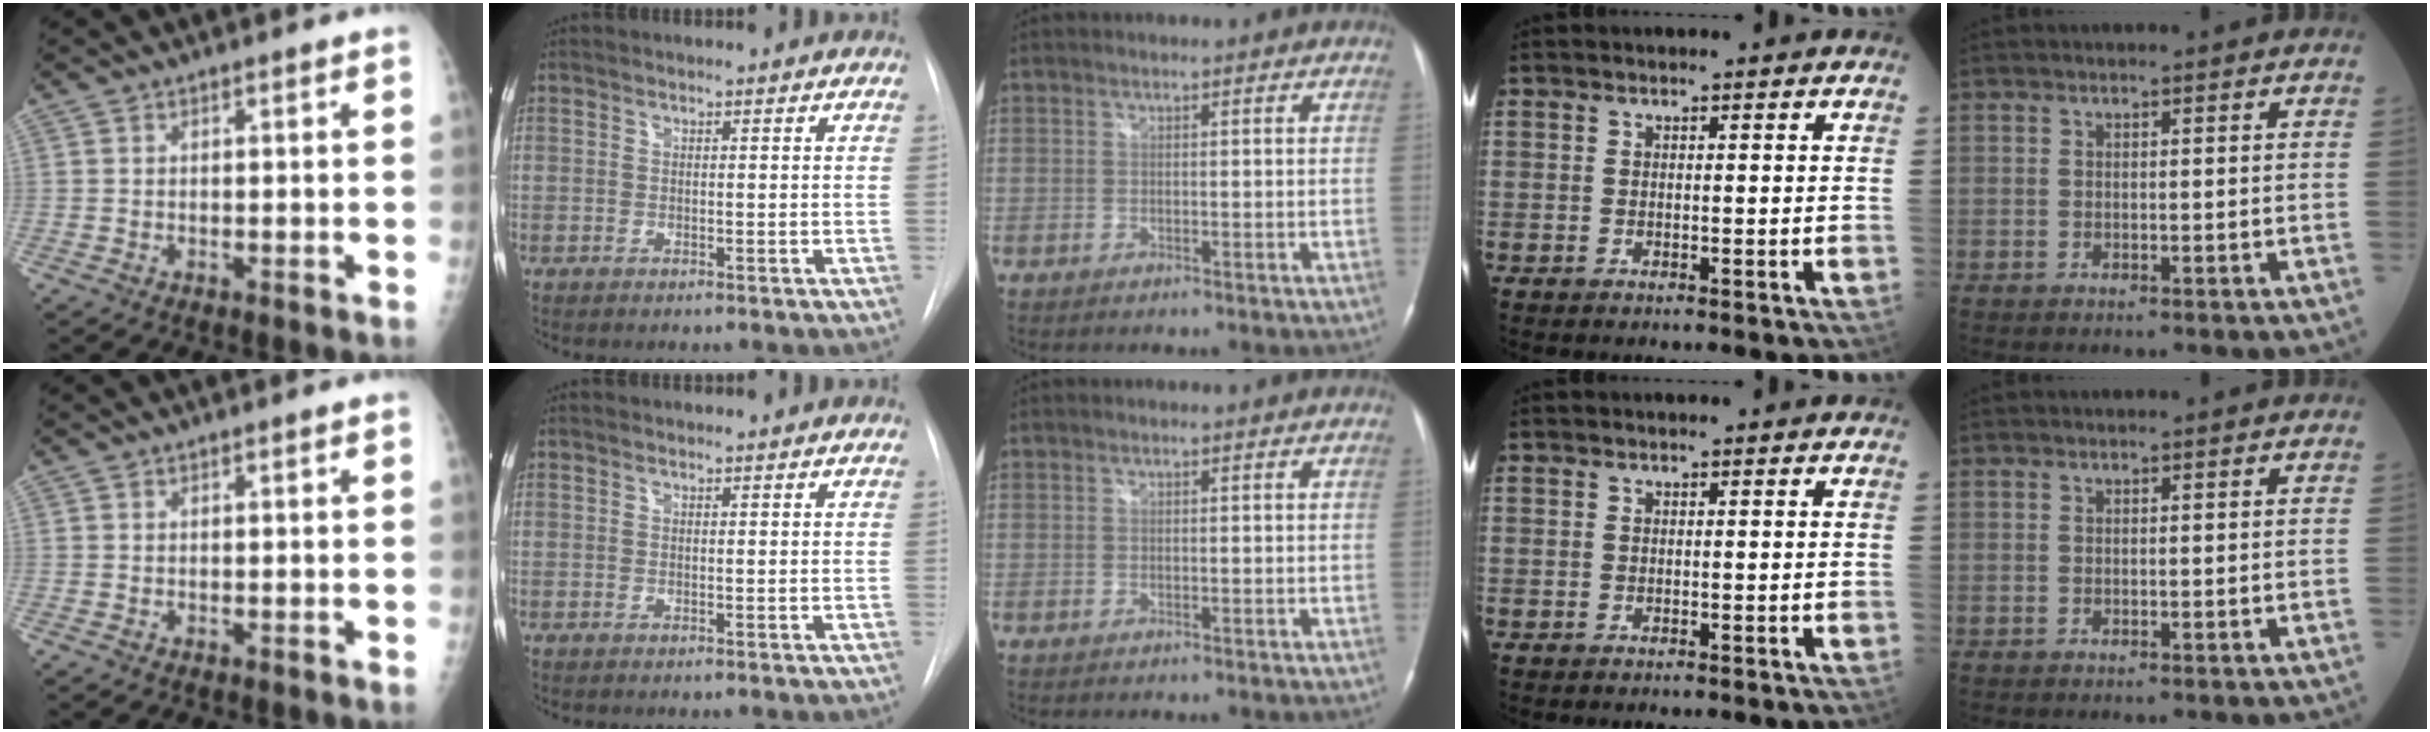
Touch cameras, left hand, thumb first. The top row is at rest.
{}